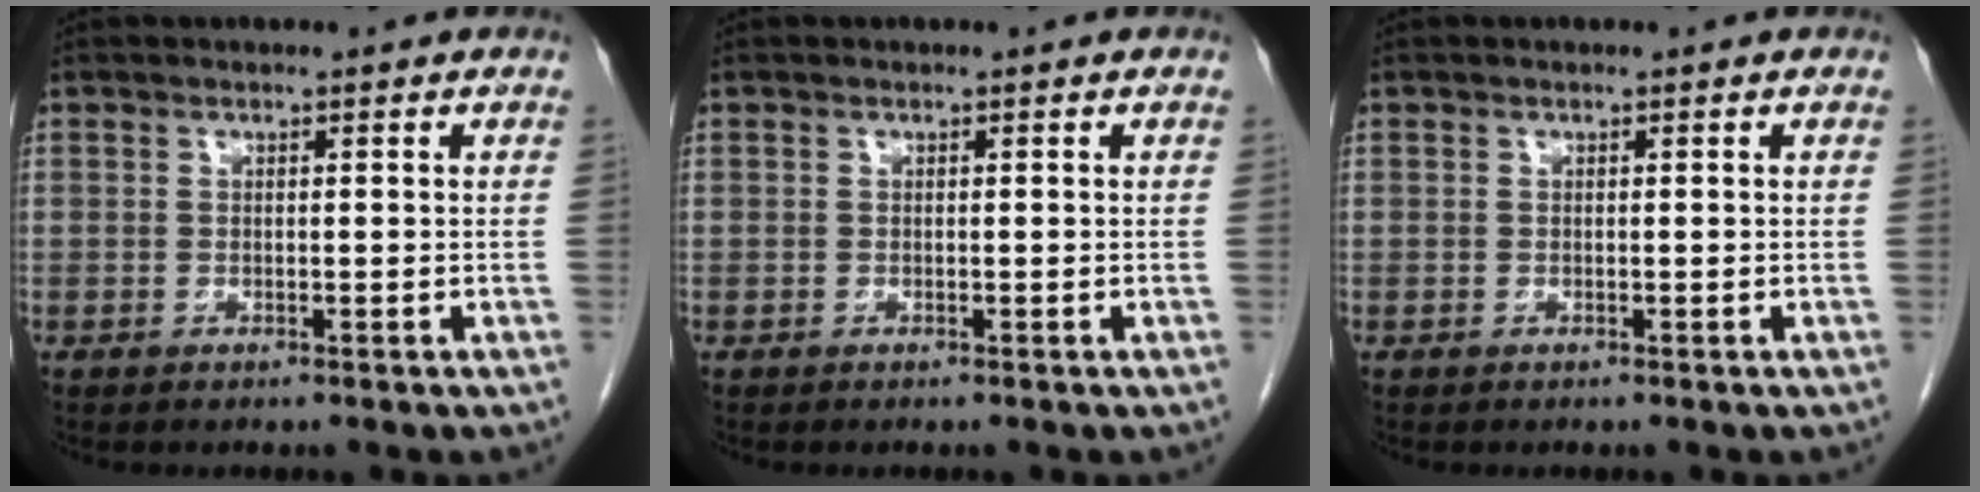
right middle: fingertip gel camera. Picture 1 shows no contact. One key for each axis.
{"total": 0.0}
{"total": 0.0}